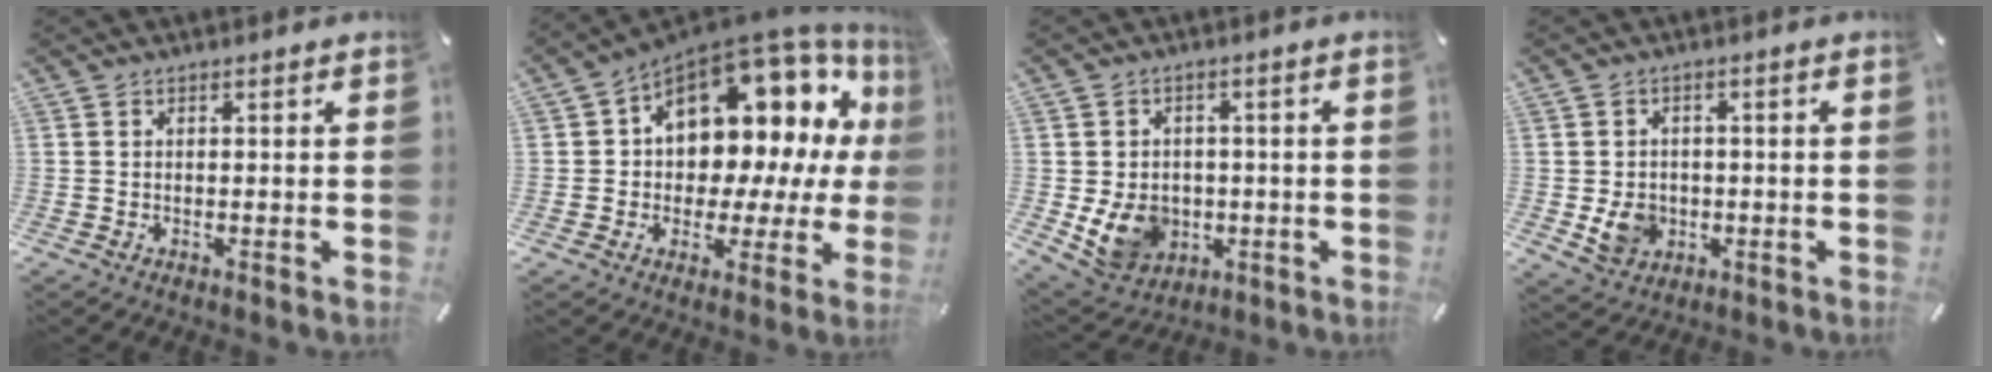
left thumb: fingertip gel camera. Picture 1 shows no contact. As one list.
[{"total": 16.1, "force": [6.7, 10.3, 10.4], "torque": [-0.136, -0.067, 0.109]}, {"total": 10.7, "force": [-2.1, 9.0, 5.4], "torque": [-0.119, 0.004, -0.036]}, {"total": 6.8, "force": [-1.1, 6.1, 2.9], "torque": [-0.051, 0.002, -0.019]}]